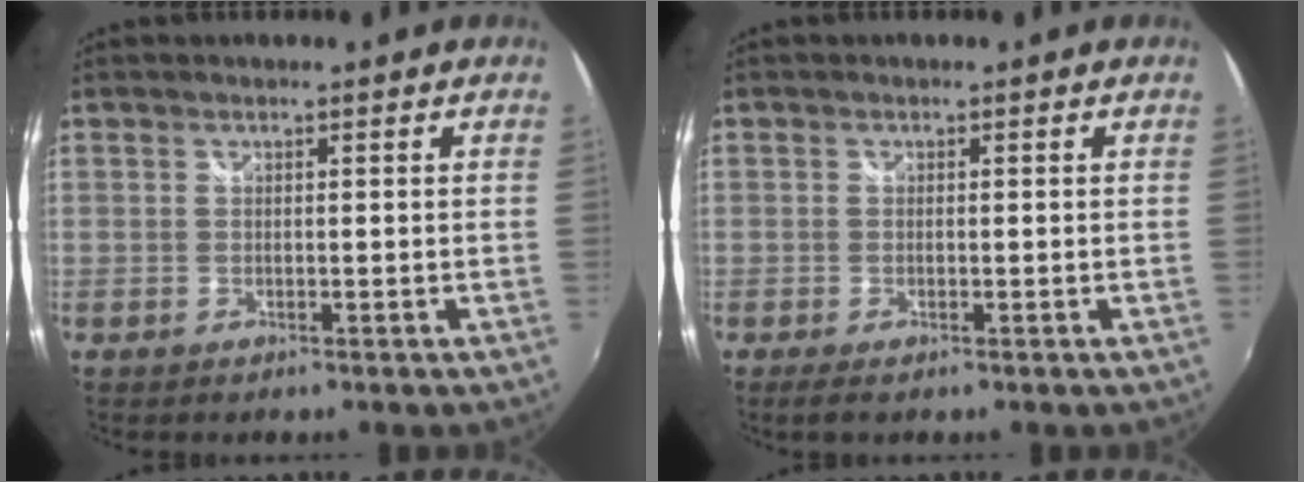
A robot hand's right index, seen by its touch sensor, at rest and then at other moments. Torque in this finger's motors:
{"motor_torque": [0.21, 0.17, 0.07, 0.02]}